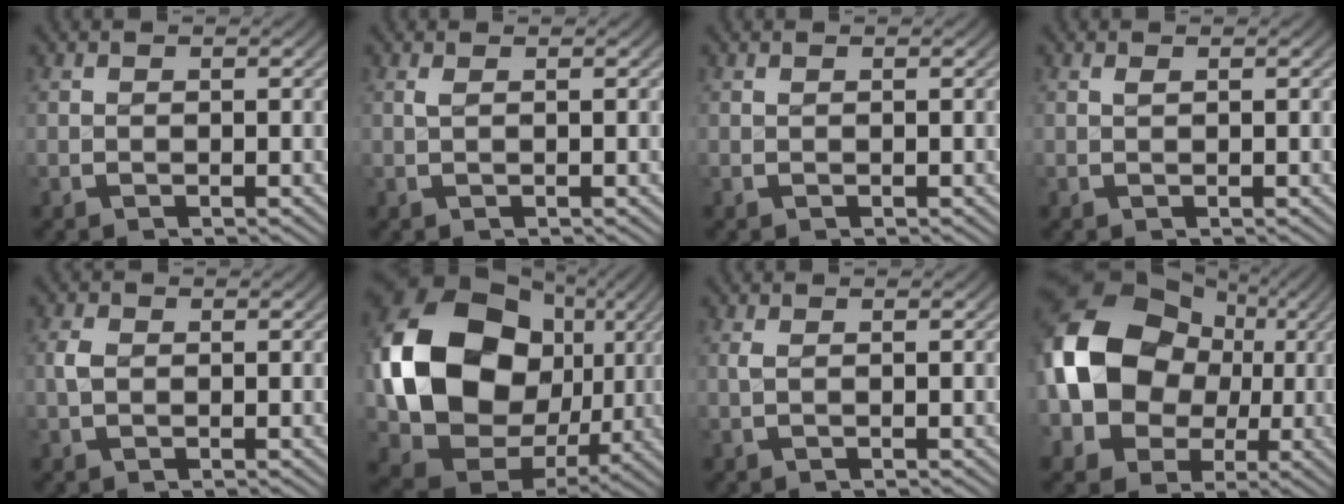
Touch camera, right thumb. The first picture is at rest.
{"total": 0.6, "force": [0.1, 0.1, 0.6], "torque": [-0.014, 0.000, 0.003]}
{"total": 0.0}
{"total": 0.0}
{"total": 1.5, "force": [-0.1, 1.2, 1.0], "torque": [-0.029, -0.003, -0.003]}
{"total": 19.8, "force": [0.1, 14.1, 13.9], "torque": [-0.305, -0.050, 0.022]}
{"total": 0.7, "force": [0.0, 0.2, 0.7], "torque": [-0.019, 0.001, 0.000]}
{"total": 17.0, "force": [0.1, 13.6, 10.2], "torque": [-0.247, -0.049, 0.015]}